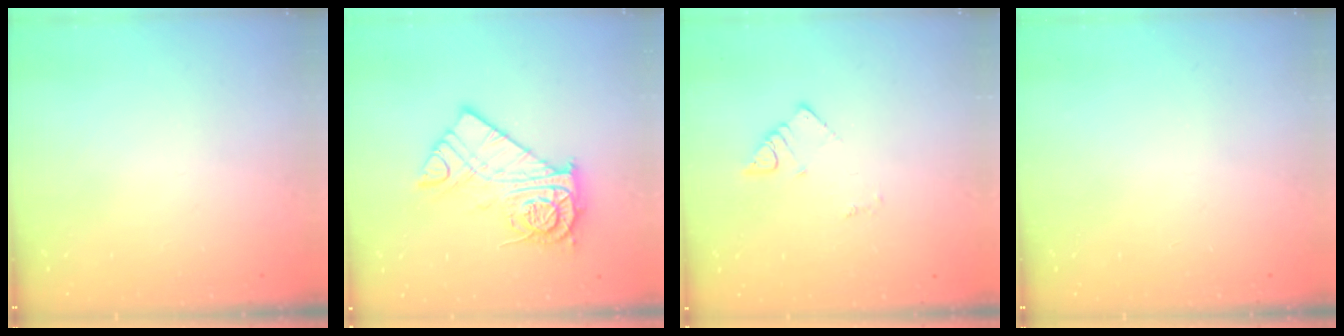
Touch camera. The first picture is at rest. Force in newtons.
{"total": 14.0, "press": 13.9, "slide": 1.4}
{"total": 2.7, "press": 2.7, "slide": 0.4}
{"total": 0.0}